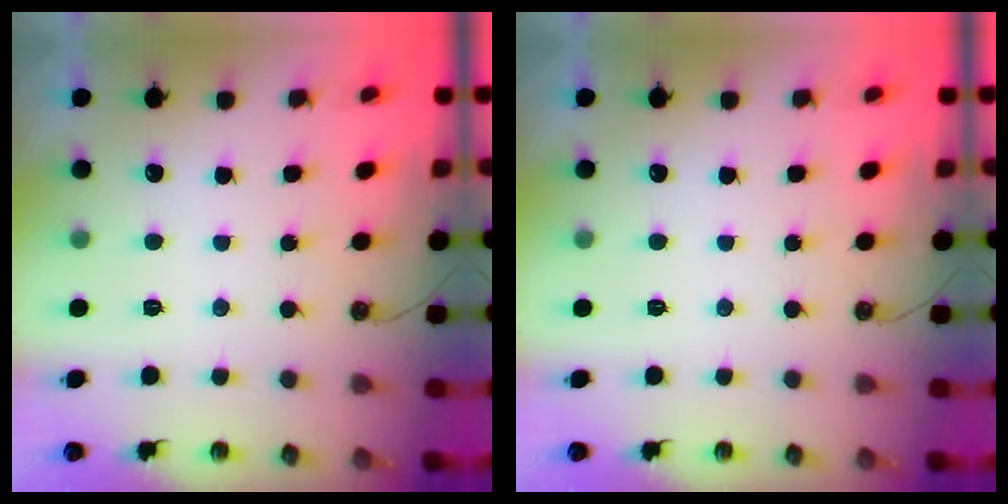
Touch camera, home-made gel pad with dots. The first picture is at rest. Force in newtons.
{"total": 0.0}